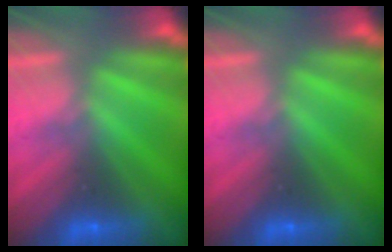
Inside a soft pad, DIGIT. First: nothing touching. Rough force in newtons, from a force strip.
{"total": 0.0}